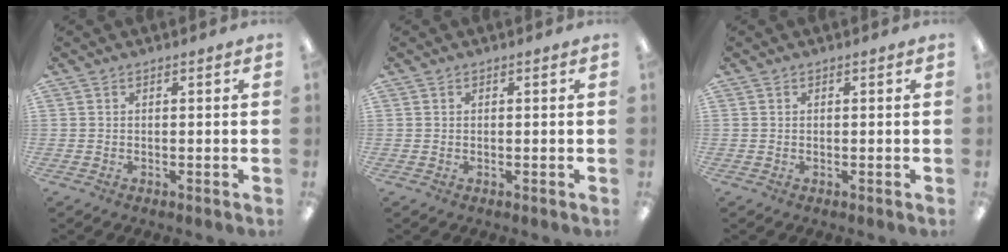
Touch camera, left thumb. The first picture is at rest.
{"total": 0.0}
{"total": 0.0}